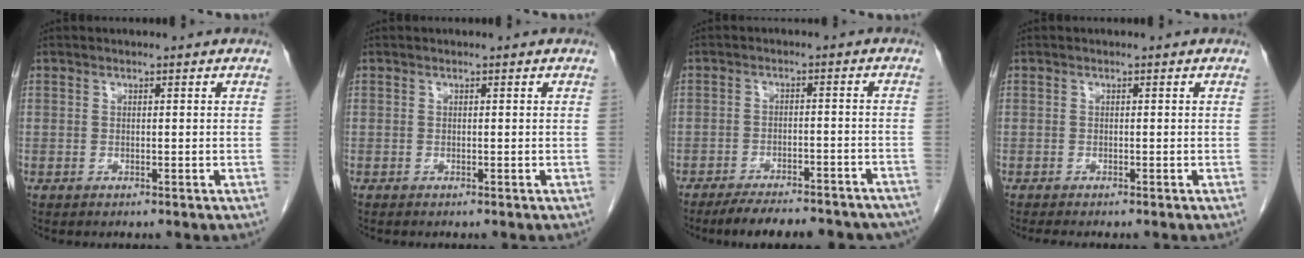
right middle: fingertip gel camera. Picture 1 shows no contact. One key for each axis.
{"total": 0.0}
{"total": 16.7, "fx": -14.9, "fy": 4.0, "fz": 6.5, "tx": -0.078, "ty": 0.005, "tz": -0.184}
{"total": 1.8, "fx": -1.6, "fy": 0.2, "fz": 0.9, "tx": -0.013, "ty": -0.004, "tz": -0.019}